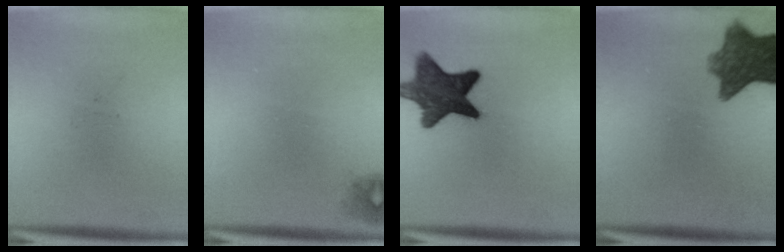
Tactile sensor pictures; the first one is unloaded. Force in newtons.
{"total": 1.1}
{"total": 12.3}
{"total": 9.4}